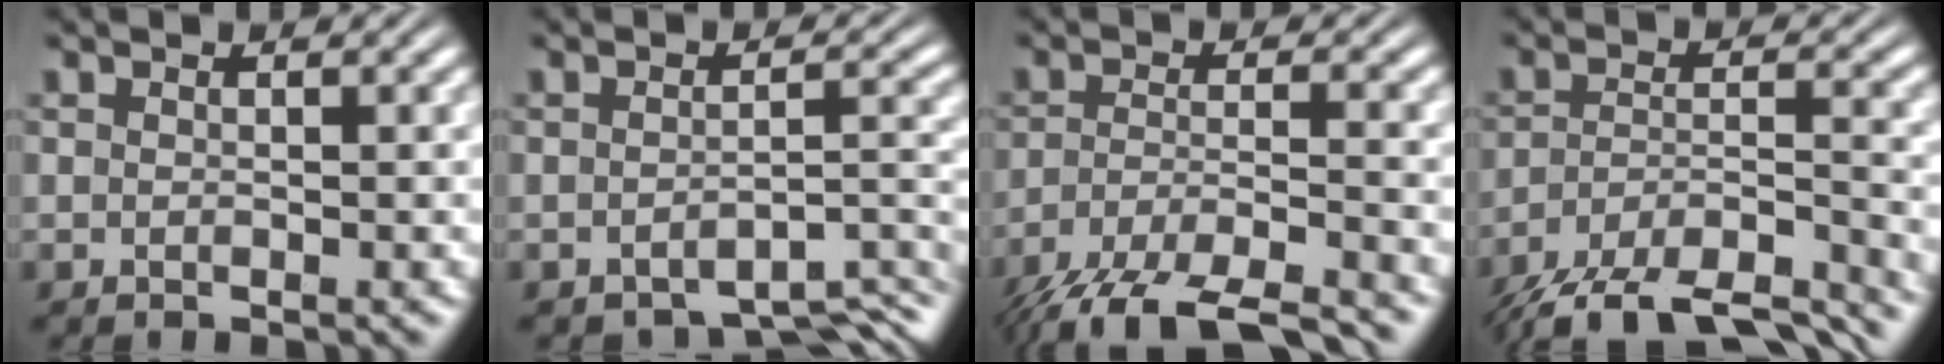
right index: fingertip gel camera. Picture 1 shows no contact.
{"total": 6.4, "force": [-5.6, 1.8, 2.6], "torque": [-0.021, -0.010, -0.083]}
{"total": 8.5, "force": [-6.8, 2.6, 4.4], "torque": [-0.080, -0.031, -0.092]}
{"total": 10.7, "force": [-8.8, 4.1, 4.6], "torque": [-0.068, -0.026, -0.133]}